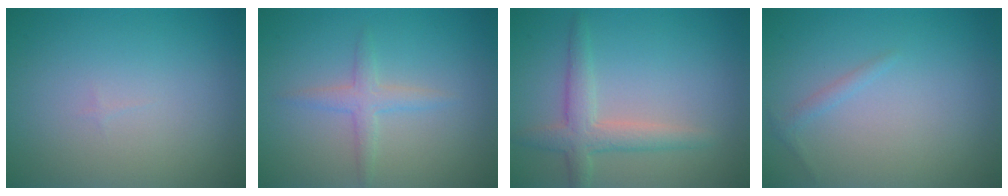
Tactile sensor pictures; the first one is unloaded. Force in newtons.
{"total": 1.7, "press": 1.7, "slide": 0.1}
{"total": 3.1, "press": 3.1, "slide": 0.2}
{"total": 0.8, "press": 0.8, "slide": 0.0}